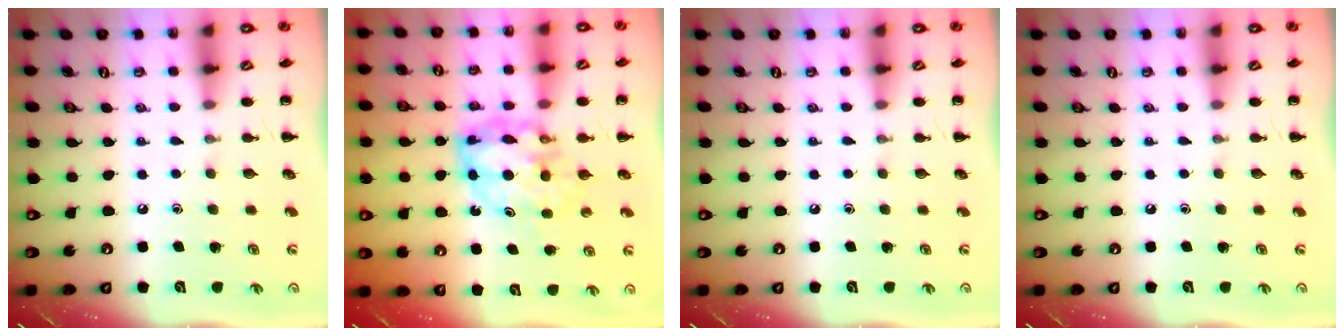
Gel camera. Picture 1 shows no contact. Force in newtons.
{"total": 7.0, "press": 6.8, "slide": 1.8}
{"total": 0.0}
{"total": 0.0}